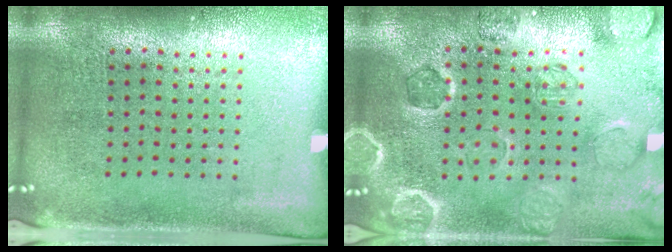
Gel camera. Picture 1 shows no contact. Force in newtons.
{"total": 1.1, "press": 1.0, "slide": 0.2}